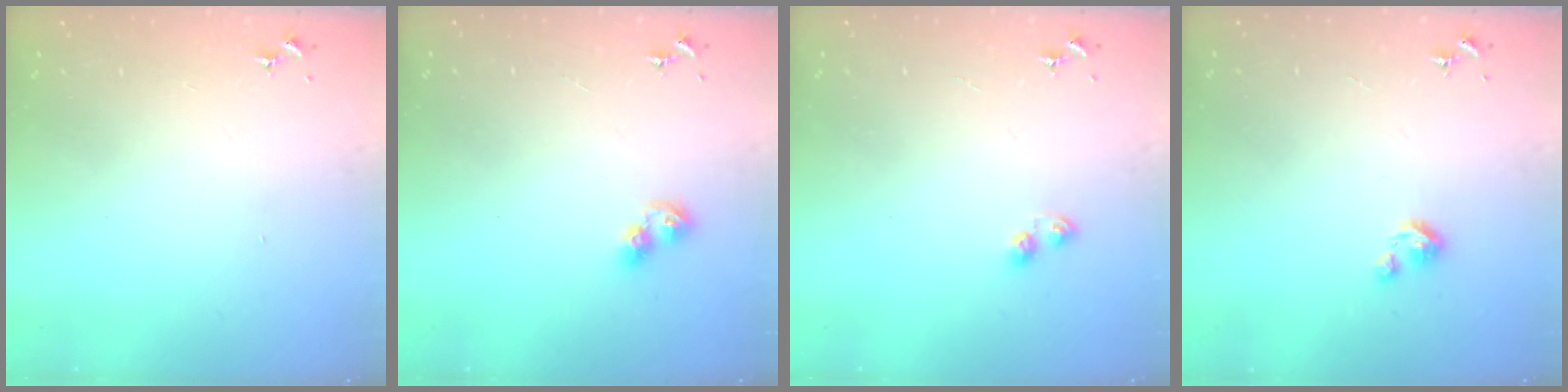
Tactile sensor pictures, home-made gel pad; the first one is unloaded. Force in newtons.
{"total": 6.1, "press": 6.1, "slide": 0.4}
{"total": 3.4, "press": 3.4, "slide": 0.4}
{"total": 2.5, "press": 2.5, "slide": 0.3}